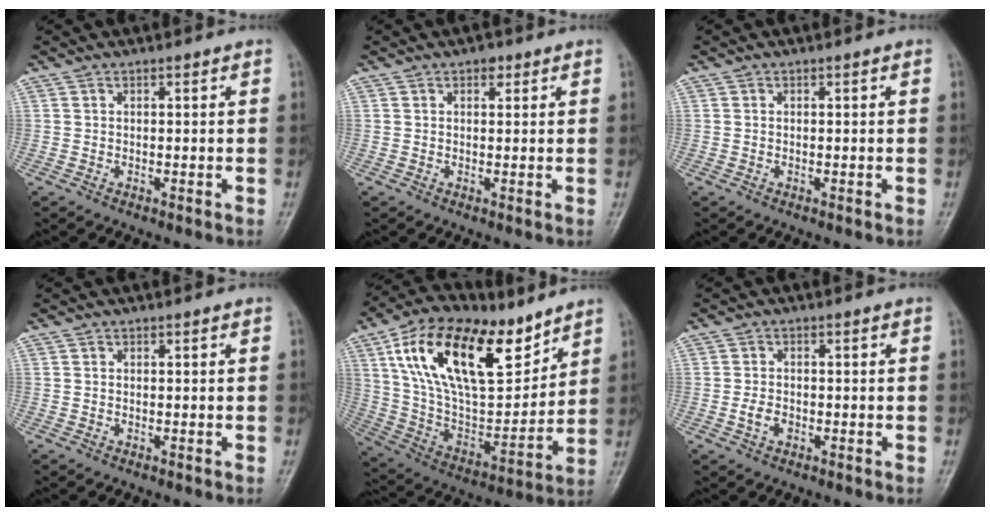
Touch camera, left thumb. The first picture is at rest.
{"total": 1.5, "force": [0.8, 1.0, 0.8], "torque": [-0.001, -0.001, 0.008]}
{"total": 0.0}
{"total": 0.0}
{"total": 26.4, "force": [13.8, 12.8, 18.6], "torque": [-0.302, -0.036, 0.252]}
{"total": 2.8, "force": [-0.9, 1.9, 1.8], "torque": [-0.034, 0.008, -0.019]}